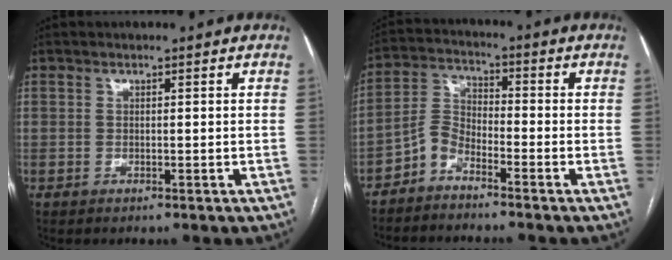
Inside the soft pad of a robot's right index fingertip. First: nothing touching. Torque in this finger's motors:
{"motor_torque": [0.05, -0.27, -0.01, 0.00]}